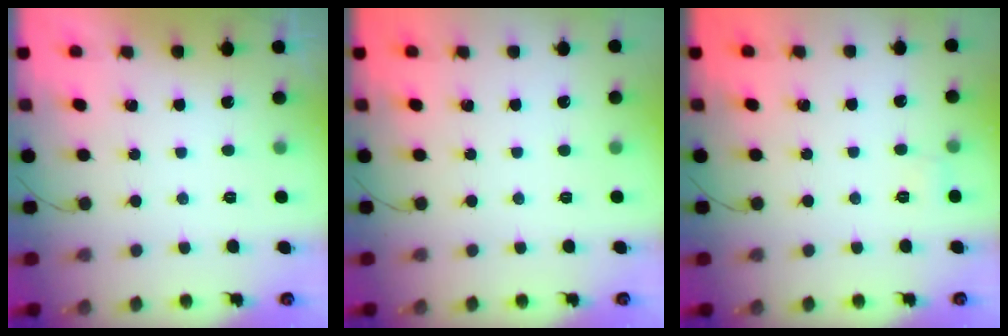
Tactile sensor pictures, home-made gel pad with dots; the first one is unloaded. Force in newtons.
{"total": 0.0}
{"total": 4.8, "press": 4.6, "slide": 1.3}